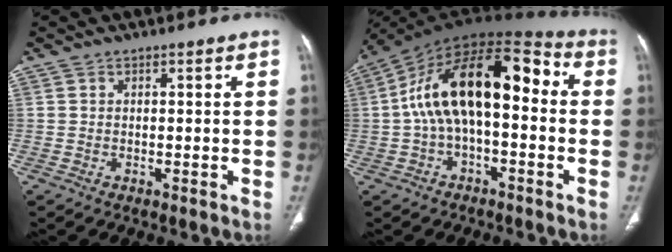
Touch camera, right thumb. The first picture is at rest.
{"total": 18.9, "force": [0.5, 9.3, 16.5], "torque": [-0.262, 0.059, -0.001]}